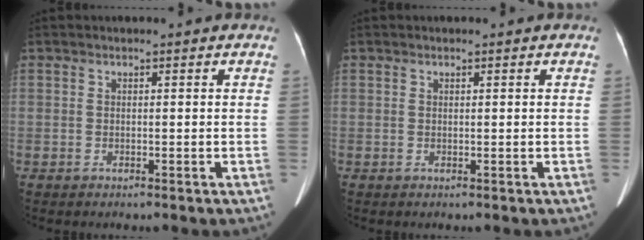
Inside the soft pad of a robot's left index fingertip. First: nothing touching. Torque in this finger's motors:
{"motor_torque": [-0.08, 0.11, 0.01, 0.01]}